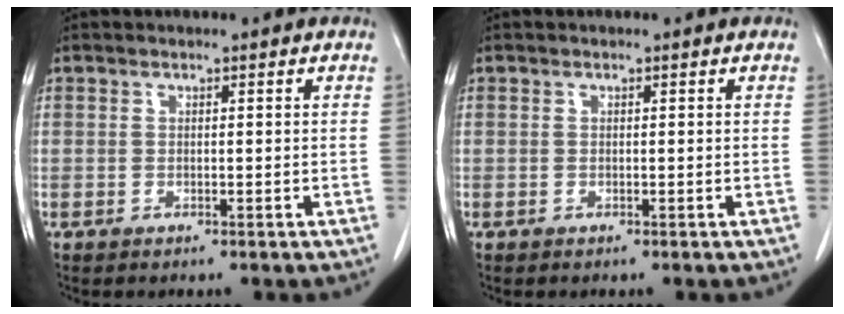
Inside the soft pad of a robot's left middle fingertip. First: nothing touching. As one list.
[{"total": 0.0}]